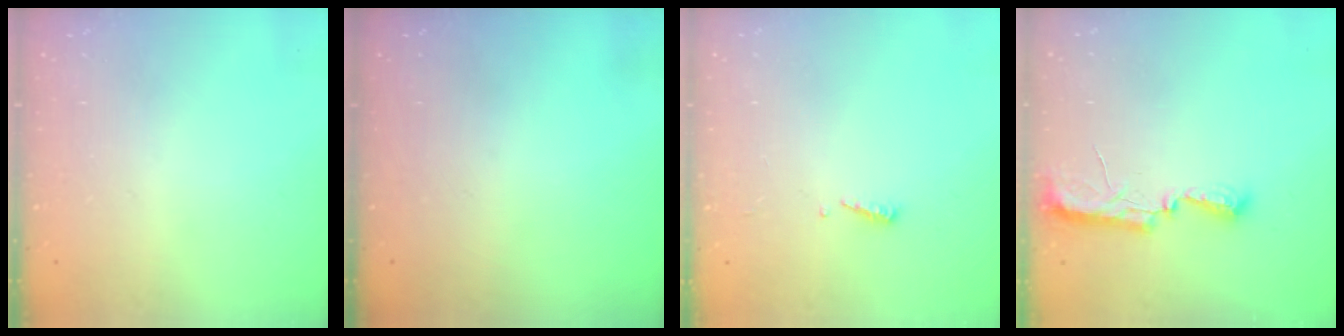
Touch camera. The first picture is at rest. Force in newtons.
{"total": 0.0}
{"total": 3.7, "press": 3.6, "slide": 0.5}
{"total": 7.6, "press": 7.6, "slide": 0.7}